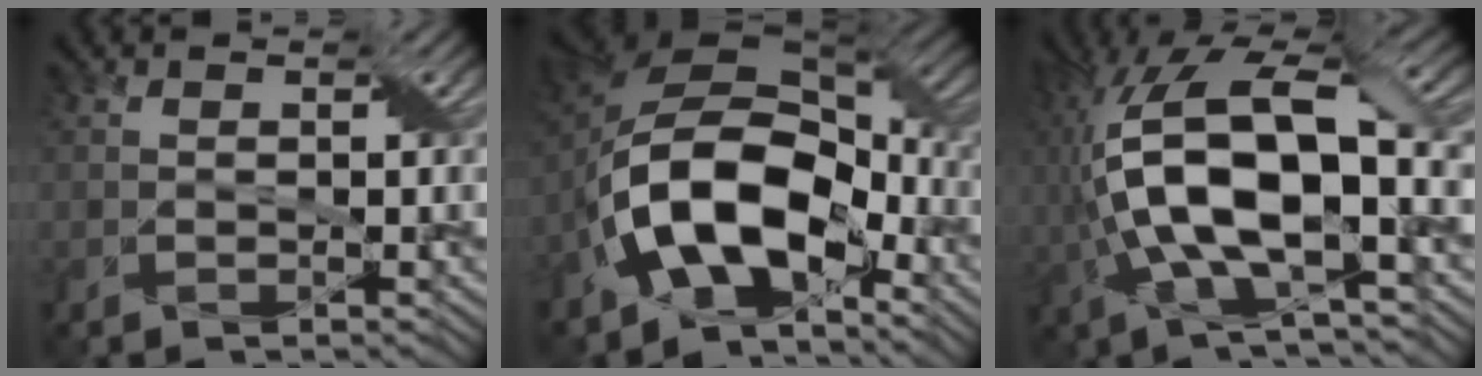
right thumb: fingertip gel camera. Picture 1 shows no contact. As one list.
[{"total": 14.2, "force": [-5.3, 7.8, 10.7], "torque": [-0.203, -0.003, -0.119]}, {"total": 15.8, "force": [-0.8, 6.5, 14.4], "torque": [-0.322, 0.000, -0.015]}]